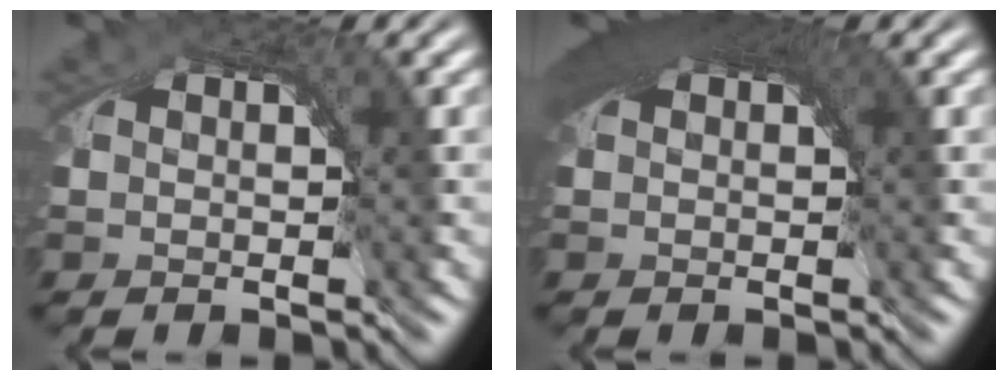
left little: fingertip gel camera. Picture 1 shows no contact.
{"total": 3.9, "force": [1.2, 1.3, 3.4], "torque": [-0.040, 0.008, 0.015]}